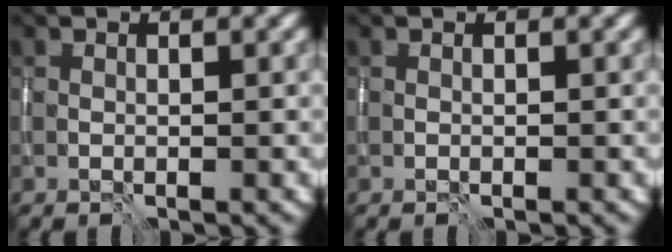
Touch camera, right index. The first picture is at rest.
{"total": 0.0}